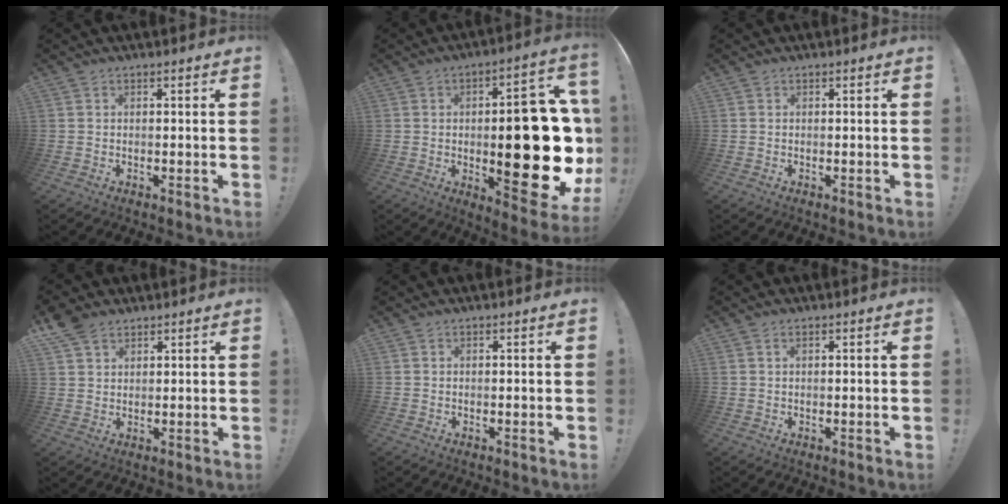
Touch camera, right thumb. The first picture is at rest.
{"total": 24.7, "force": [-1.3, 9.1, 23.0], "torque": [-0.316, -0.010, -0.008]}
{"total": 0.0}
{"total": 5.7, "force": [4.1, 3.1, 2.4], "torque": [-0.042, -0.017, 0.079]}
{"total": 0.0}
{"total": 0.8, "force": [0.4, 0.1, 0.7], "torque": [-0.017, 0.002, 0.007]}